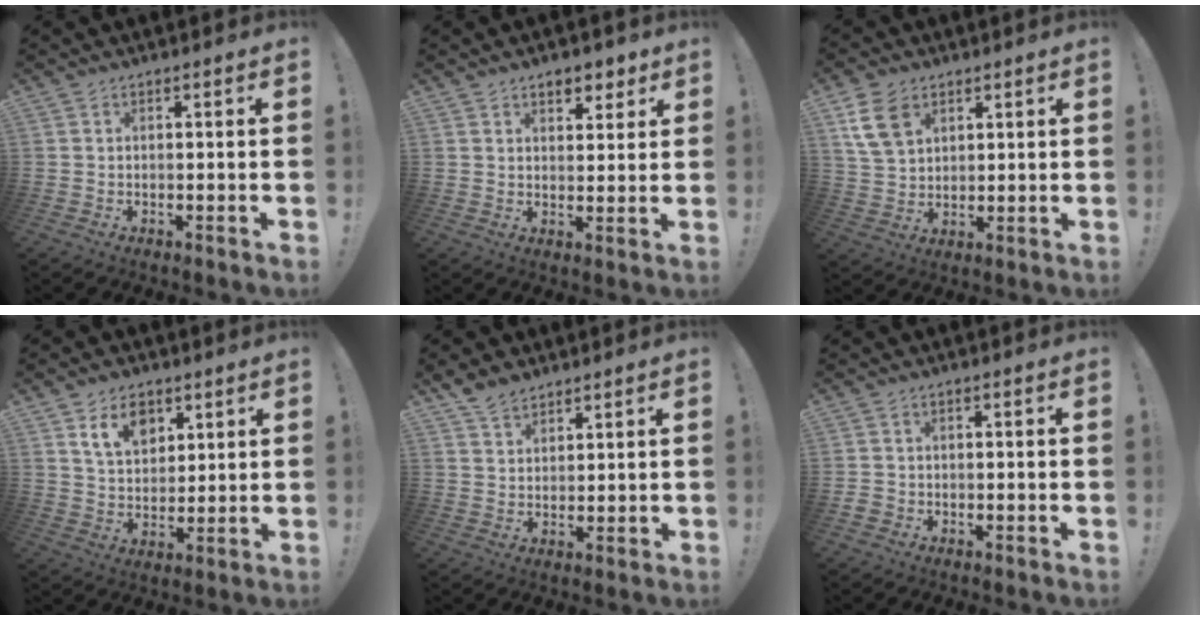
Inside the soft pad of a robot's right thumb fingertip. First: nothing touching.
{"total": 5.4, "force": [3.8, 3.3, 2.1], "torque": [-0.010, -0.022, 0.064]}
{"total": 10.1, "force": [5.4, 7.0, 5.0], "torque": [-0.094, -0.007, 0.106]}
{"total": 9.7, "force": [5.3, 6.5, 4.9], "torque": [-0.079, -0.018, 0.100]}
{"total": 7.1, "force": [5.2, 4.4, 2.0], "torque": [-0.035, -0.025, 0.102]}
{"total": 1.9, "force": [-1.2, 1.4, 0.7], "torque": [-0.010, 0.007, -0.021]}